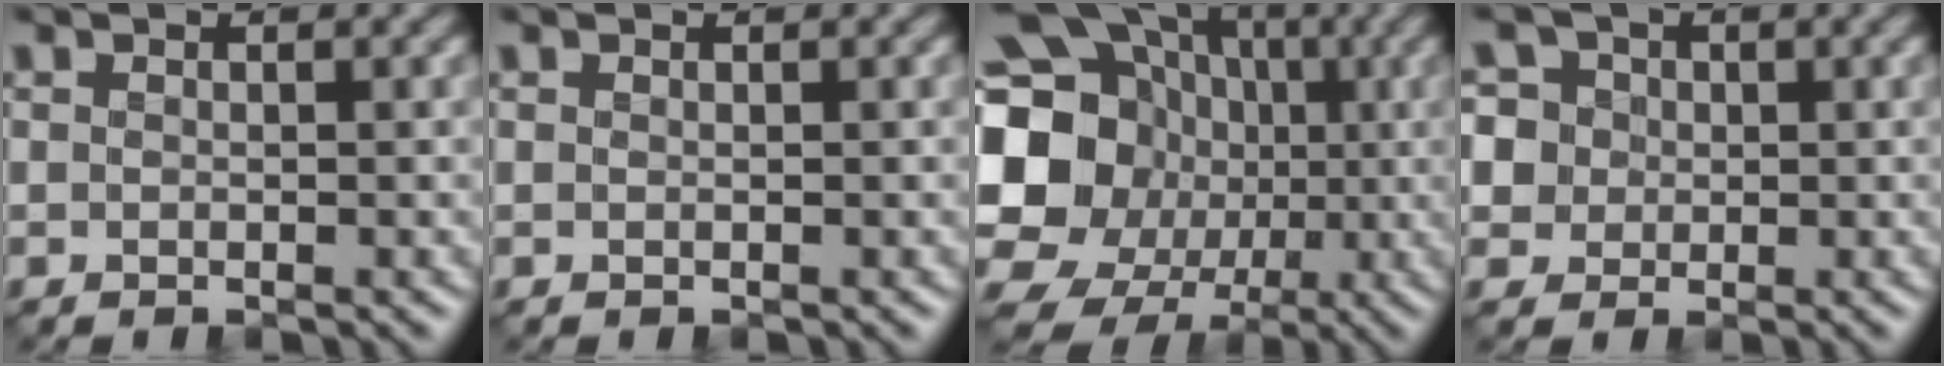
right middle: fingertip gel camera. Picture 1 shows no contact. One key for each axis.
{"total": 0.0}
{"total": 20.2, "fx": -0.3, "fy": 18.0, "fz": 9.0, "tx": -0.183, "ty": 0.010, "tz": -0.047}
{"total": 7.2, "fx": 2.3, "fy": 6.3, "fz": 2.6, "tx": -0.053, "ty": 0.035, "tz": 0.011}